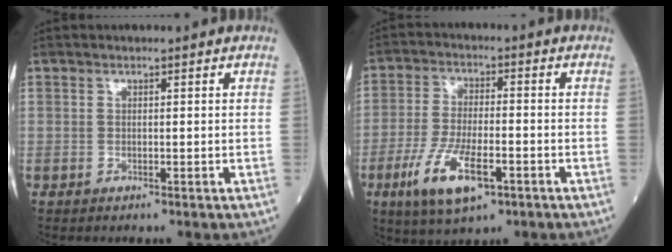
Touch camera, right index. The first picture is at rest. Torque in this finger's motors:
{"motor_torque": [0.52, -0.06, 0.23, 0.11]}